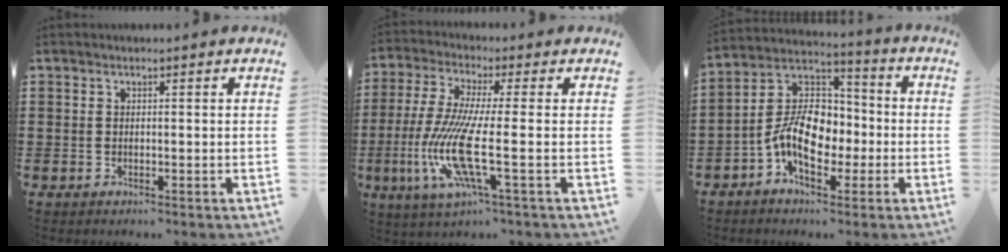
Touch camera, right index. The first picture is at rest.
{"total": 12.2, "force": [-3.2, 1.3, 11.7], "torque": [-0.273, -0.038, -0.071]}
{"total": 10.3, "force": [-2.8, 6.7, 7.3], "torque": [-0.174, 0.008, -0.057]}